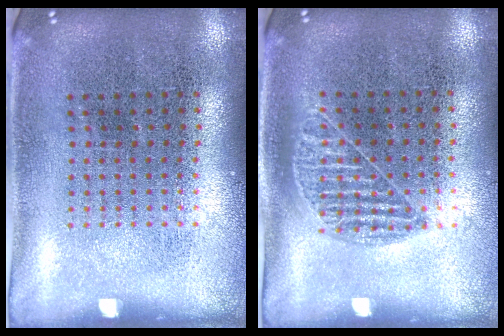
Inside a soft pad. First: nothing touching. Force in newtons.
{"total": 1.0, "press": 0.8, "slide": 0.5}